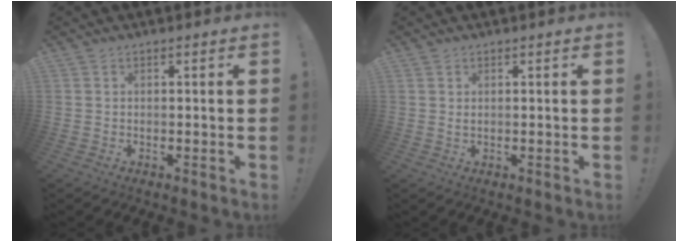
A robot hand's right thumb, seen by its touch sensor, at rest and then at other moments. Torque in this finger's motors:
{"motor_torque": [-0.01, 0.01, 0.00, 0.00, 0.01]}